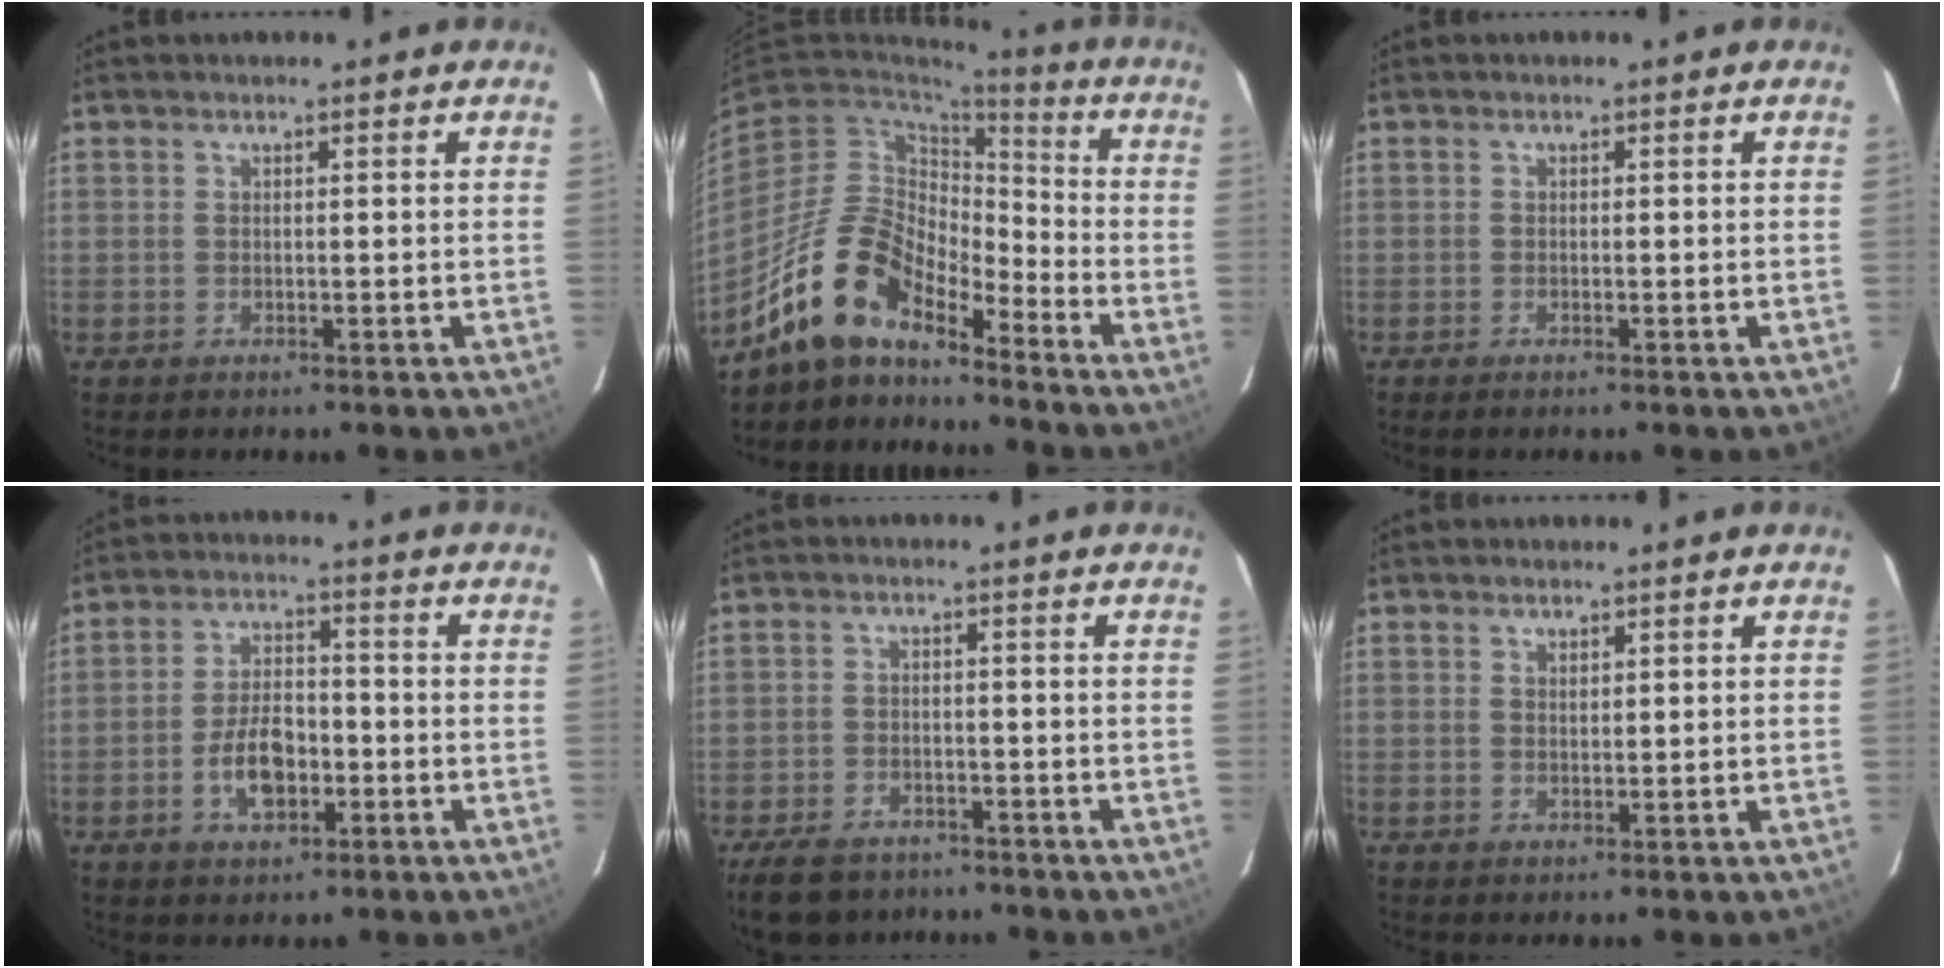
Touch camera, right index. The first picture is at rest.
{"total": 13.6, "force": [-11.0, 4.9, 6.2], "torque": [-0.118, 0.017, -0.217]}
{"total": 0.8, "force": [-0.6, 0.1, 0.4], "torque": [-0.010, -0.003, -0.013]}
{"total": 8.4, "force": [-2.9, 4.7, 6.4], "torque": [-0.124, 0.012, -0.044]}
{"total": 10.2, "force": [-7.7, 5.4, 4.0], "torque": [-0.110, 0.001, -0.123]}
{"total": 1.1, "force": [0.8, 0.6, 0.4], "torque": [-0.004, 0.001, 0.015]}